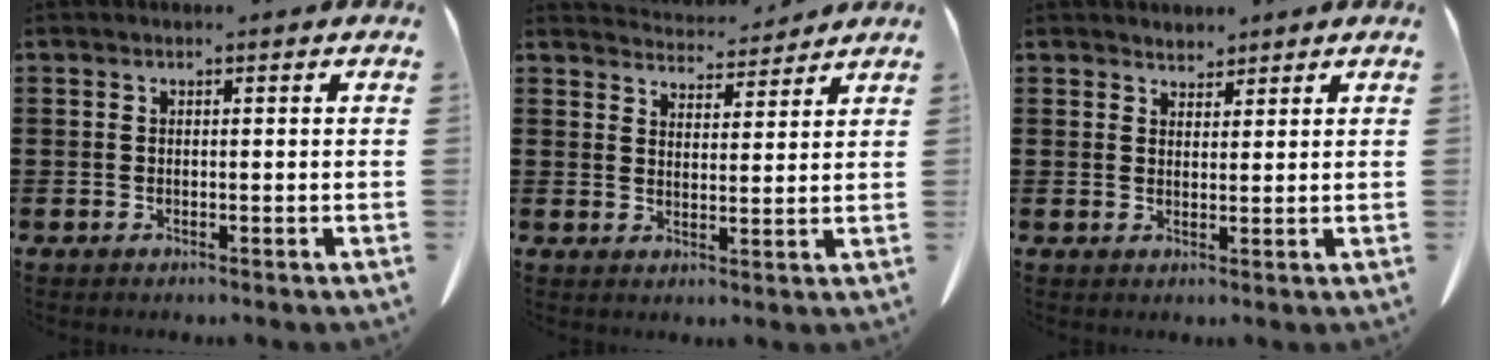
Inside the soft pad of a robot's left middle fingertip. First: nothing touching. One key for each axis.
{"total": 4.8, "fx": 4.7, "fy": 0.8, "fz": 0.5, "tx": -0.023, "ty": -0.019, "tz": 0.087}
{"total": 2.4, "fx": 2.3, "fy": 0.6, "fz": -0.2, "tx": -0.001, "ty": -0.002, "tz": 0.045}